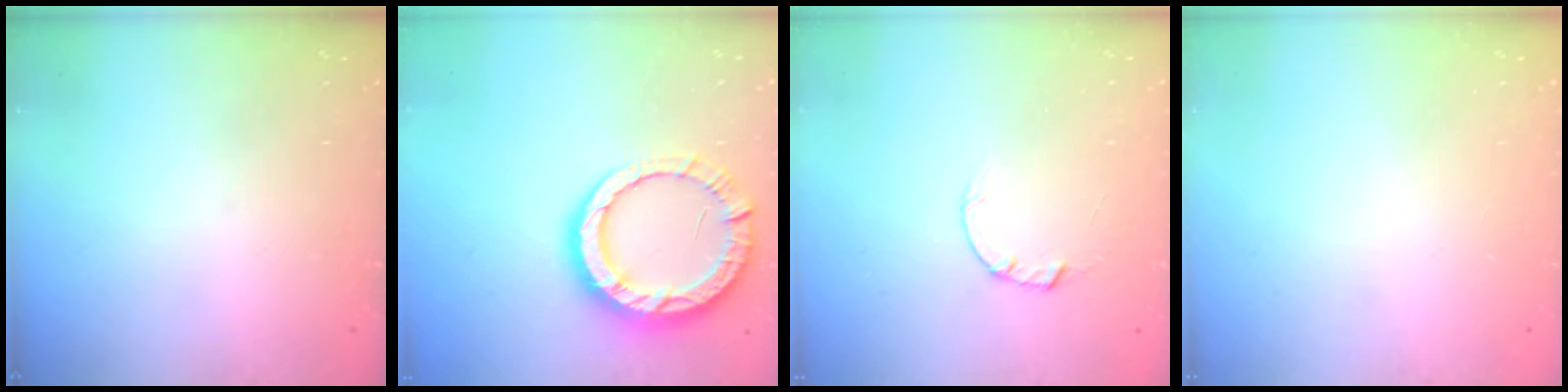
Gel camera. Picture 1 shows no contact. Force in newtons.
{"total": 12.5, "press": 12.4, "slide": 0.9}
{"total": 1.5, "press": 1.5, "slide": 0.3}
{"total": 0.0}